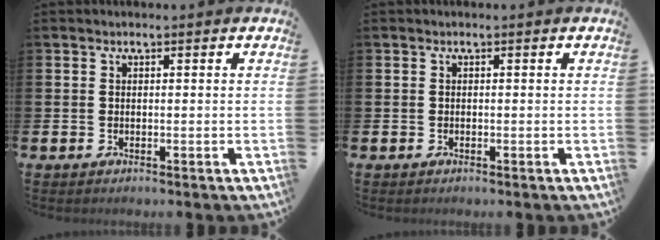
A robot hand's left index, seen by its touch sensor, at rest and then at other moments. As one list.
[{"total": 0.0}]